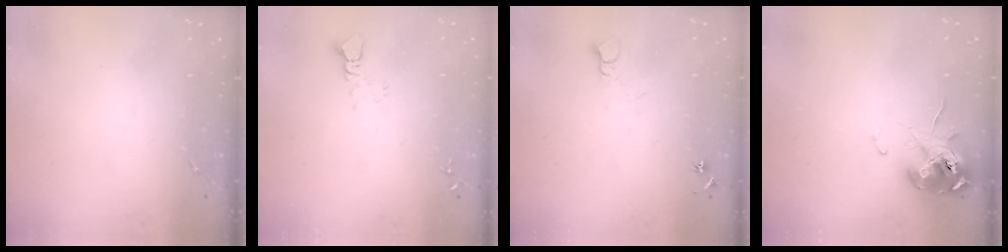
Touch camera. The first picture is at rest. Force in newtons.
{"total": 2.5, "press": 2.5, "slide": 0.1}
{"total": 4.9, "press": 4.9, "slide": 0.5}
{"total": 10.8, "press": 10.7, "slide": 1.2}